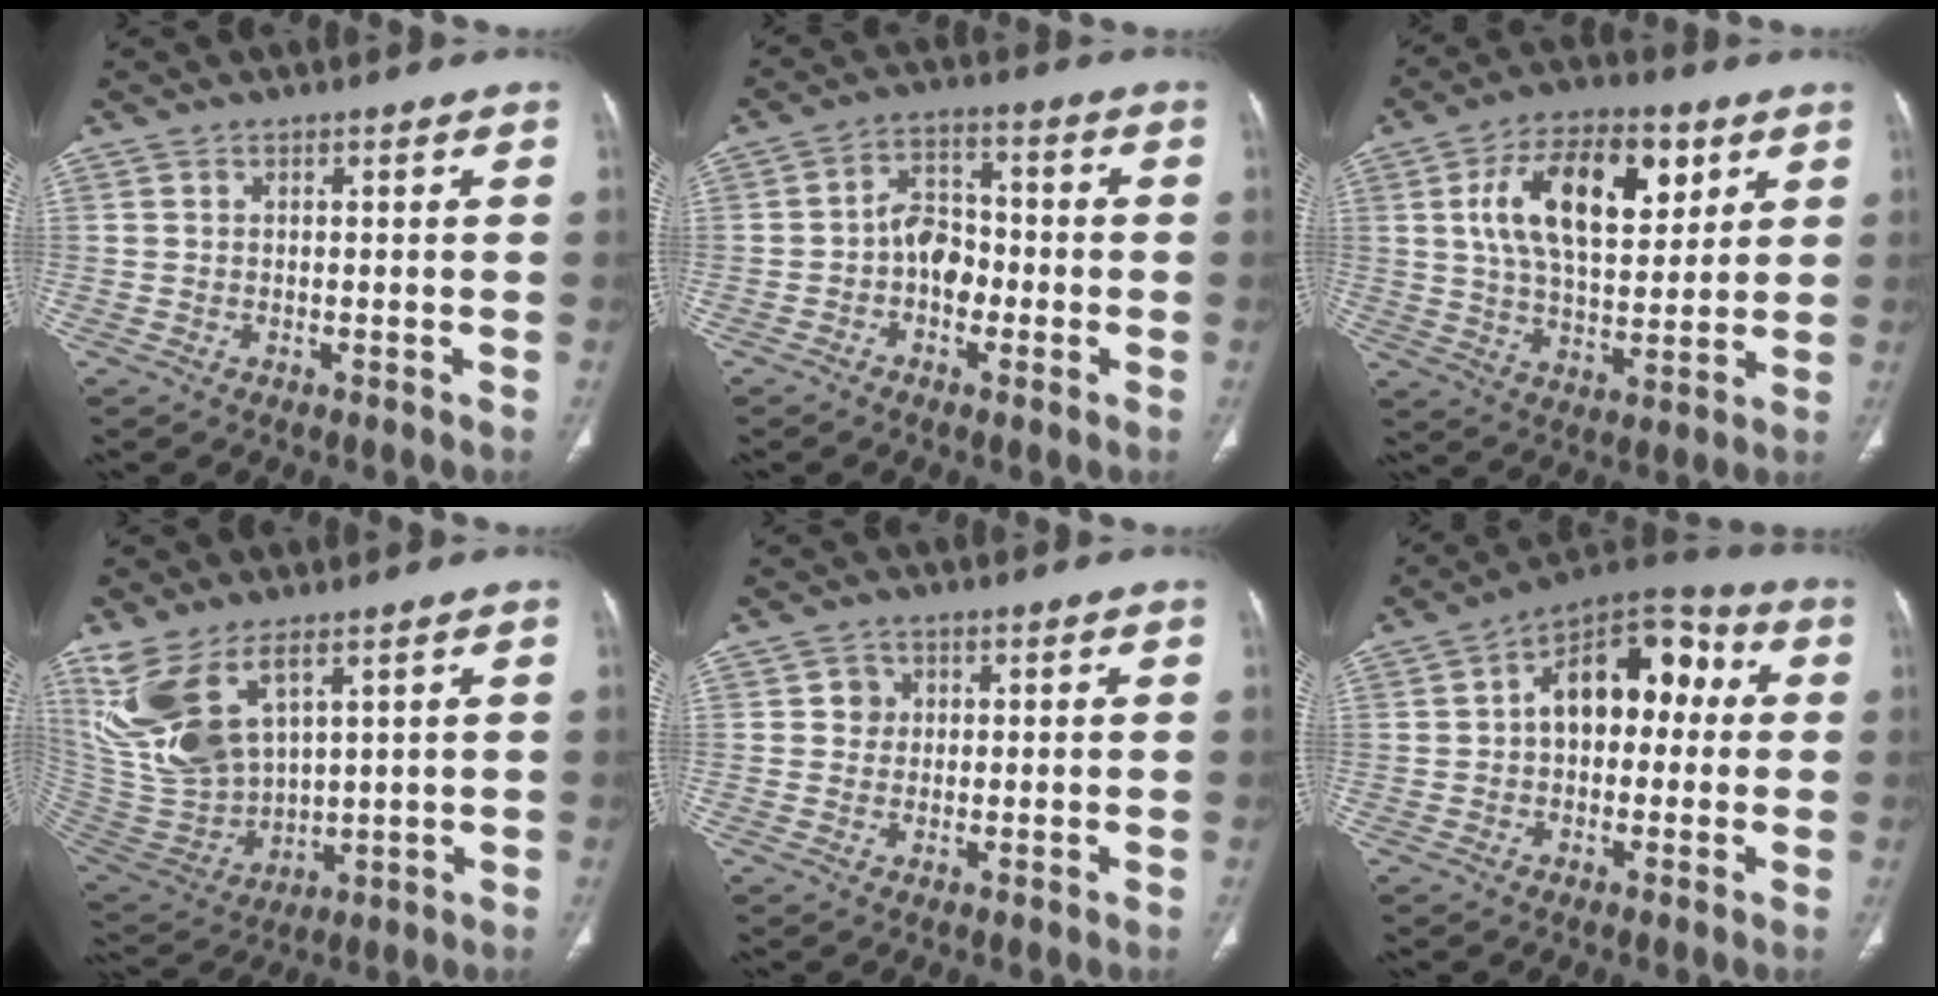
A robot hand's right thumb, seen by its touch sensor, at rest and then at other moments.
{"total": 7.1, "force": [-1.6, 4.9, 4.9], "torque": [-0.051, 0.025, -0.039]}
{"total": 18.4, "force": [6.3, 9.7, 14.3], "torque": [-0.207, -0.012, 0.108]}
{"total": 15.8, "force": [7.8, 7.8, 11.2], "torque": [-0.230, -0.031, 0.183]}
{"total": 2.3, "force": [0.5, 2.2, 0.5], "torque": [0.007, 0.003, 0.004]}
{"total": 14.1, "force": [1.6, 8.9, 10.8], "torque": [-0.117, 0.044, 0.009]}